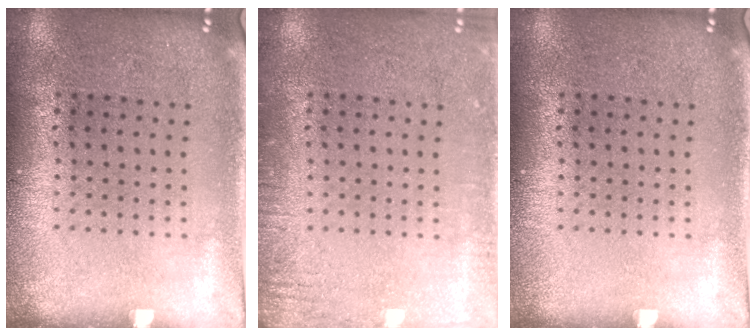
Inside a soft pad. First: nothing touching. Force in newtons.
{"total": 2.0, "press": 1.9, "slide": 0.2}
{"total": 0.0}